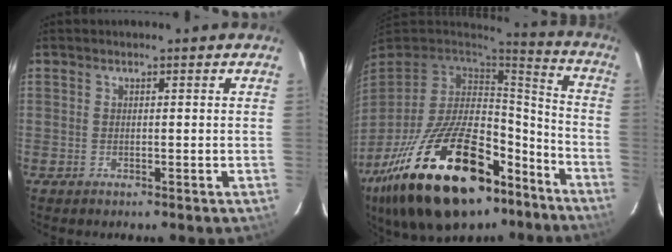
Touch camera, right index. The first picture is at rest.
{"total": 33.2, "force": [-20.0, 15.6, 21.5], "torque": [-0.407, -0.010, -0.297]}